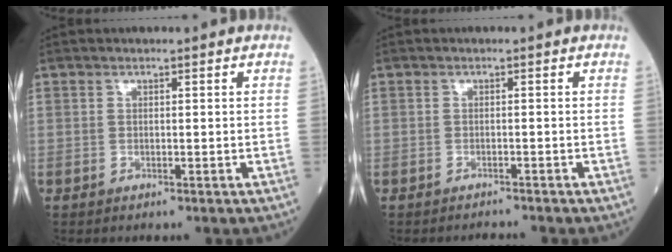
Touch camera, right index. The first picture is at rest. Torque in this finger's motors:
{"motor_torque": [0.05, -0.03, 0.03, 0.00]}